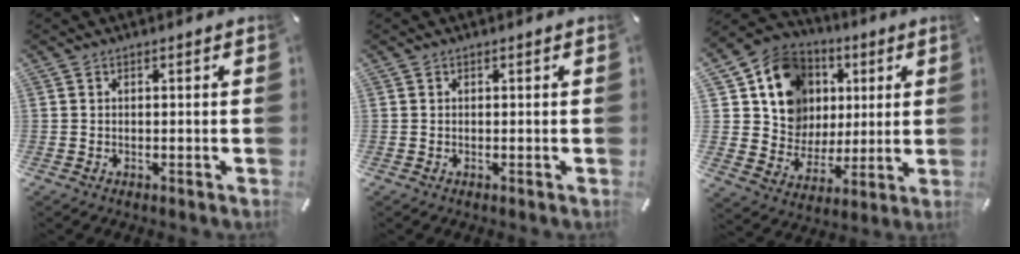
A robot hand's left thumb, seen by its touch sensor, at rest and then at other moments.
{"total": 0.0}
{"total": 15.7, "force": [5.2, 13.8, 5.4], "torque": [-0.101, -0.021, 0.113]}